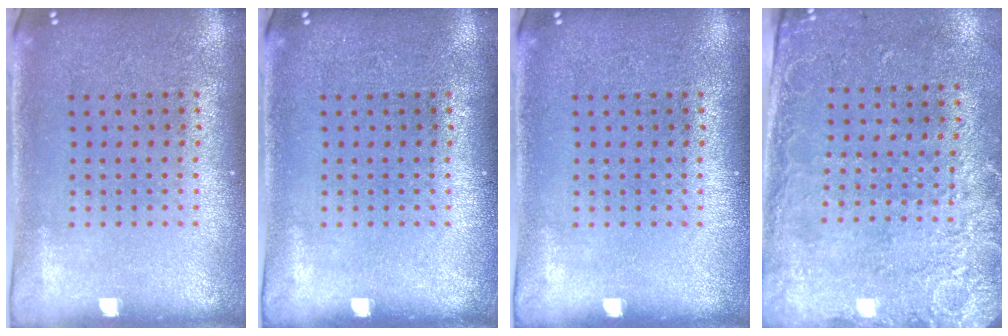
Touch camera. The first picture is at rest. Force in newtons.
{"total": 0.0}
{"total": 0.0}
{"total": 2.5, "press": 1.9, "slide": 1.6}